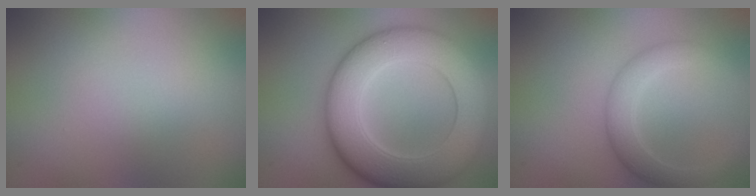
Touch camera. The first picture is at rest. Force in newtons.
{"total": 11.2, "press": 11.2, "slide": 0.2}
{"total": 3.0, "press": 3.0, "slide": 0.2}